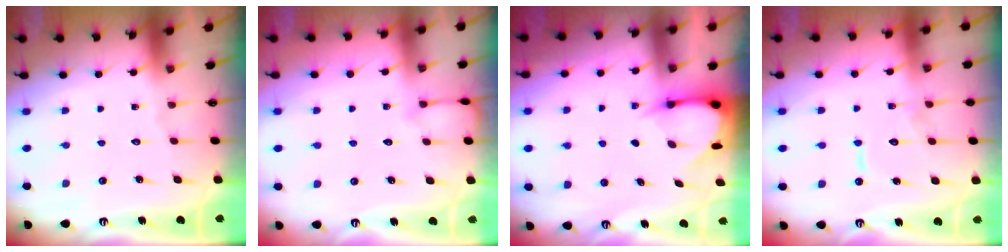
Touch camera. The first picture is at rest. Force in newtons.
{"total": 3.4, "press": 3.4, "slide": 0.4}
{"total": 3.9, "press": 3.9, "slide": 0.4}
{"total": 8.4, "press": 8.4, "slide": 0.9}